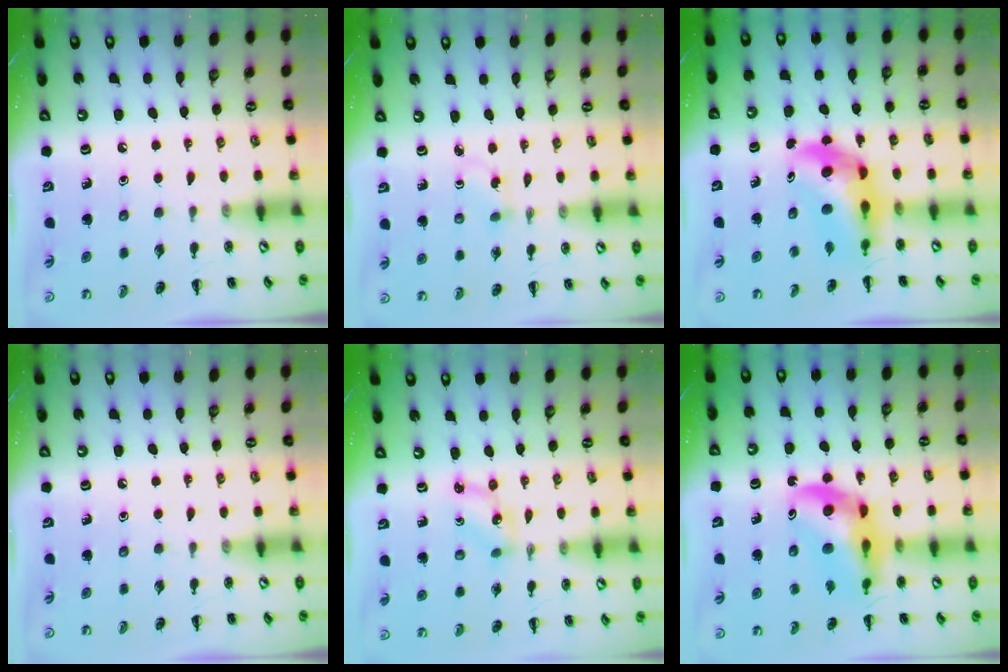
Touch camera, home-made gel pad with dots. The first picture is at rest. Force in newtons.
{"total": 1.9, "press": 1.6, "slide": 0.9}
{"total": 5.7, "press": 5.4, "slide": 1.9}
{"total": 0.0}
{"total": 2.5, "press": 2.5, "slide": 0.6}
{"total": 13.0, "press": 12.5, "slide": 3.6}